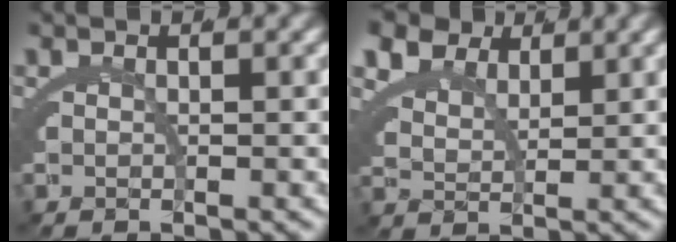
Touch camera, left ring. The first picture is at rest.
{"total": 5.8, "force": [3.5, 3.7, 2.8], "torque": [-0.071, -0.008, 0.063]}